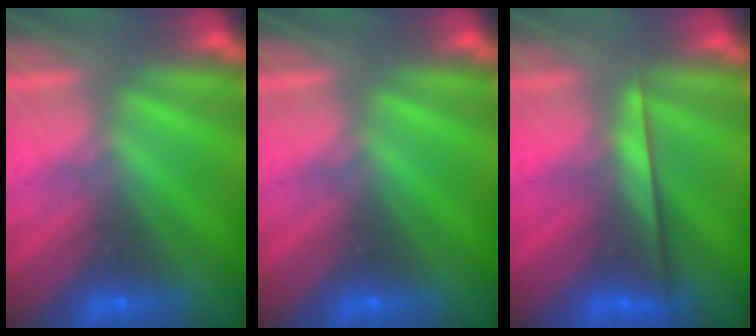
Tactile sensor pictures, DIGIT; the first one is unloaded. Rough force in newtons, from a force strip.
{"total": 0.0}
{"total": 2.2}